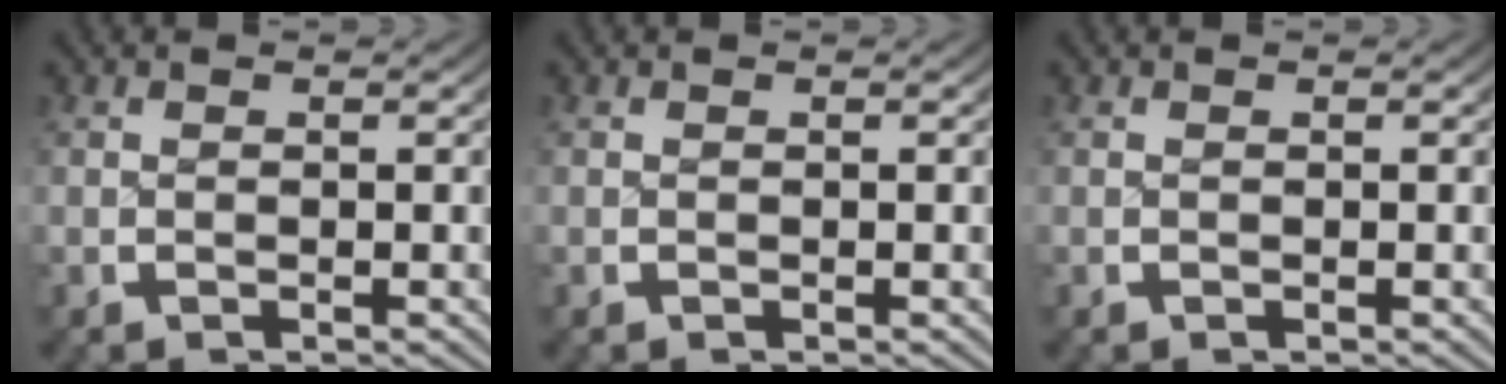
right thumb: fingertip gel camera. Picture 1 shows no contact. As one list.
[{"total": 0.0}, {"total": 0.0}]